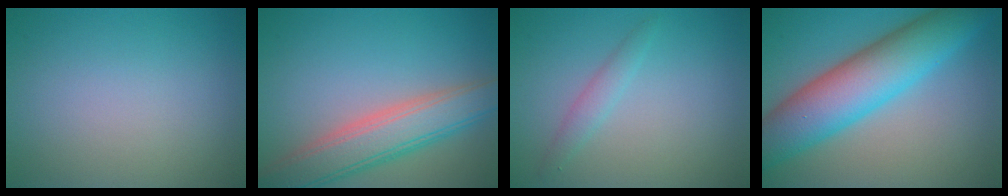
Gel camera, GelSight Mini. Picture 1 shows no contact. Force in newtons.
{"total": 6.4, "press": 6.4, "slide": 0.4}
{"total": 1.6, "press": 1.6, "slide": 0.1}
{"total": 8.5, "press": 8.5, "slide": 0.6}